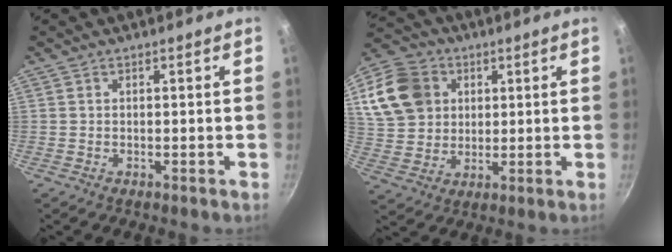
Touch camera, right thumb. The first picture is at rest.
{"total": 15.4, "force": [5.0, 12.7, 7.3], "torque": [-0.128, 0.005, 0.096]}